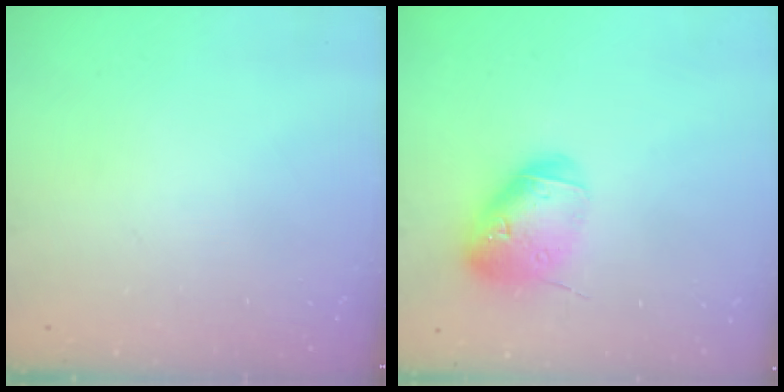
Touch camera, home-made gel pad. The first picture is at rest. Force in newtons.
{"total": 15.8, "press": 15.7, "slide": 2.4}